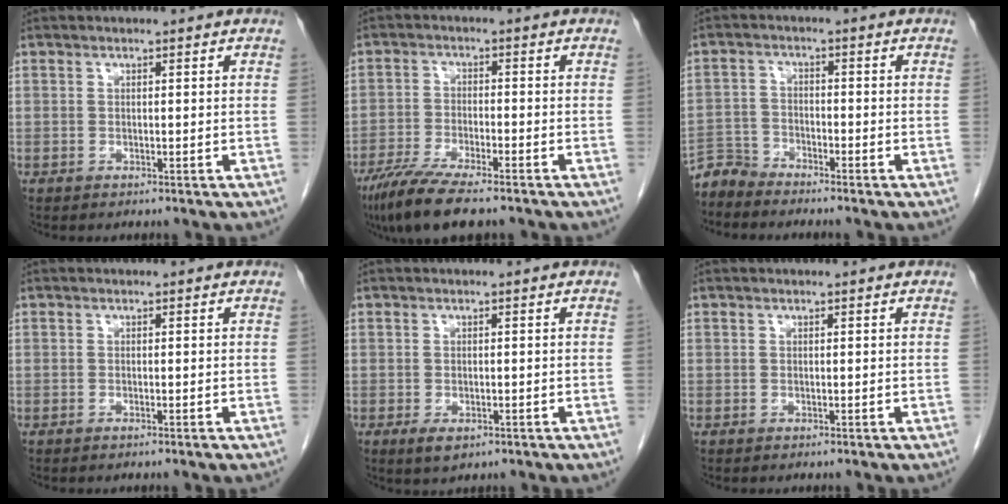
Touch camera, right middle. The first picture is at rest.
{"total": 10.1, "force": [-7.9, 1.3, 6.2], "torque": [-0.110, -0.027, -0.130]}
{"total": 3.5, "force": [-3.4, 0.2, -0.6], "torque": [0.016, -0.013, -0.070]}
{"total": 0.6, "force": [-0.4, -0.1, 0.4], "torque": [-0.008, 0.000, -0.007]}
{"total": 2.4, "force": [-1.2, 1.2, 1.8], "torque": [-0.035, -0.005, -0.010]}
{"total": 0.0}